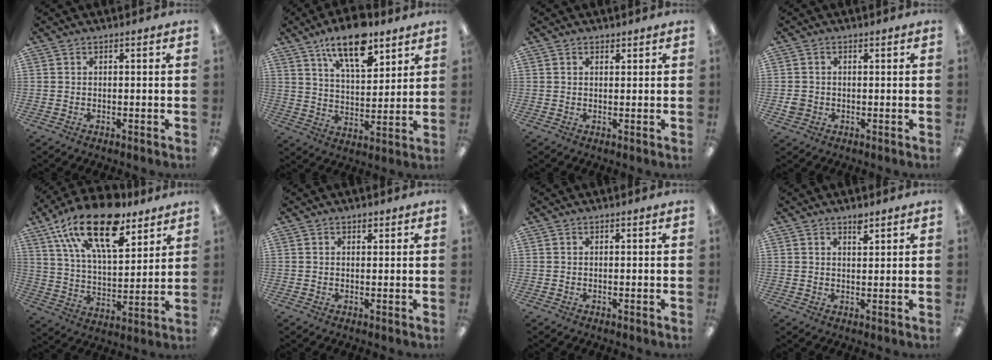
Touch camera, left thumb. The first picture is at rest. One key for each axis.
{"total": 13.4, "fx": 9.4, "fy": 5.5, "fz": 7.9, "tx": -0.117, "ty": -0.050, "tz": 0.161}
{"total": 1.1, "fx": 0.9, "fy": 0.7, "fz": 0.2, "tx": 0.005, "ty": -0.001, "tz": 0.014}
{"total": 2.8, "fx": -0.3, "fy": 2.7, "fz": 0.8, "tx": -0.006, "ty": 0.003, "tz": -0.009}
{"total": 21.4, "fx": 13.8, "fy": 9.0, "fz": 13.6, "tx": -0.245, "ty": -0.068, "tz": 0.238}
{"total": 1.4, "fx": 0.8, "fy": 1.0, "fz": 0.4, "tx": 0.000, "ty": 0.000, "tz": 0.013}
{"total": 0.0}
{"total": 2.6, "fx": 2.2, "fy": 0.9, "fz": 1.1, "tx": -0.008, "ty": -0.011, "tz": 0.036}